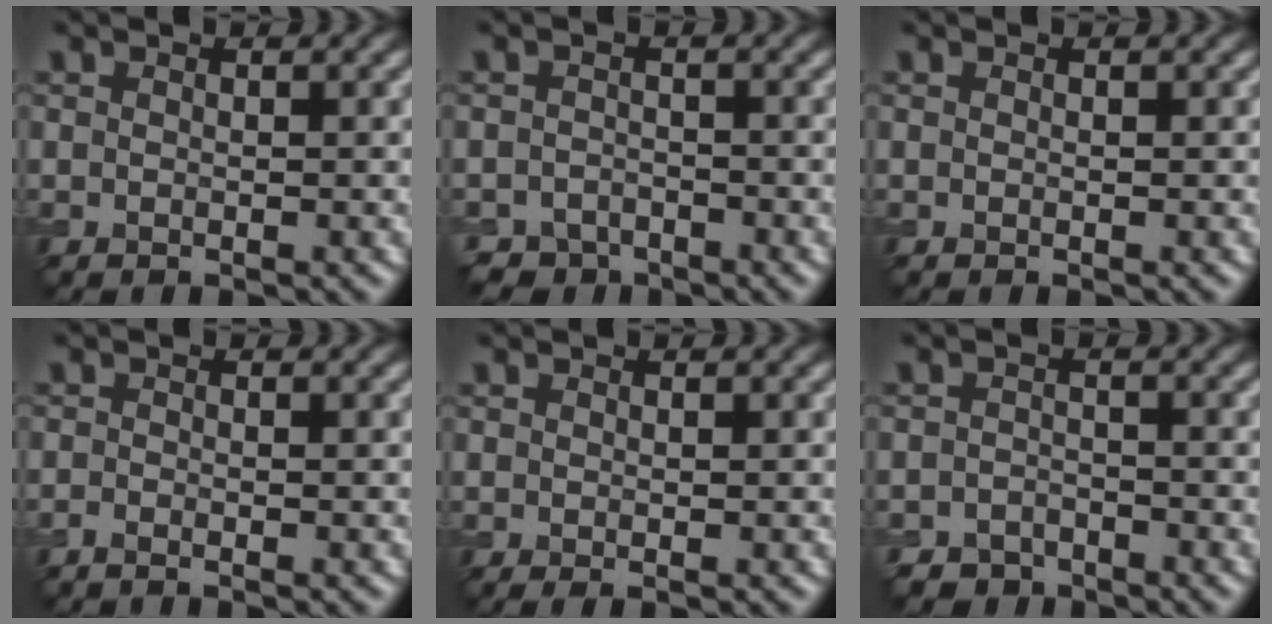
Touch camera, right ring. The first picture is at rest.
{"total": 2.7, "force": [-2.3, 1.5, 0.2], "torque": [0.010, 0.003, -0.041]}
{"total": 0.0}
{"total": 0.7, "force": [-0.6, 0.1, 0.4], "torque": [-0.009, -0.006, -0.014]}
{"total": 0.6, "force": [-0.1, 0.1, 0.6], "torque": [-0.010, -0.004, -0.002]}
{"total": 2.3, "force": [-2.0, 1.2, 0.1], "torque": [0.009, 0.008, -0.036]}